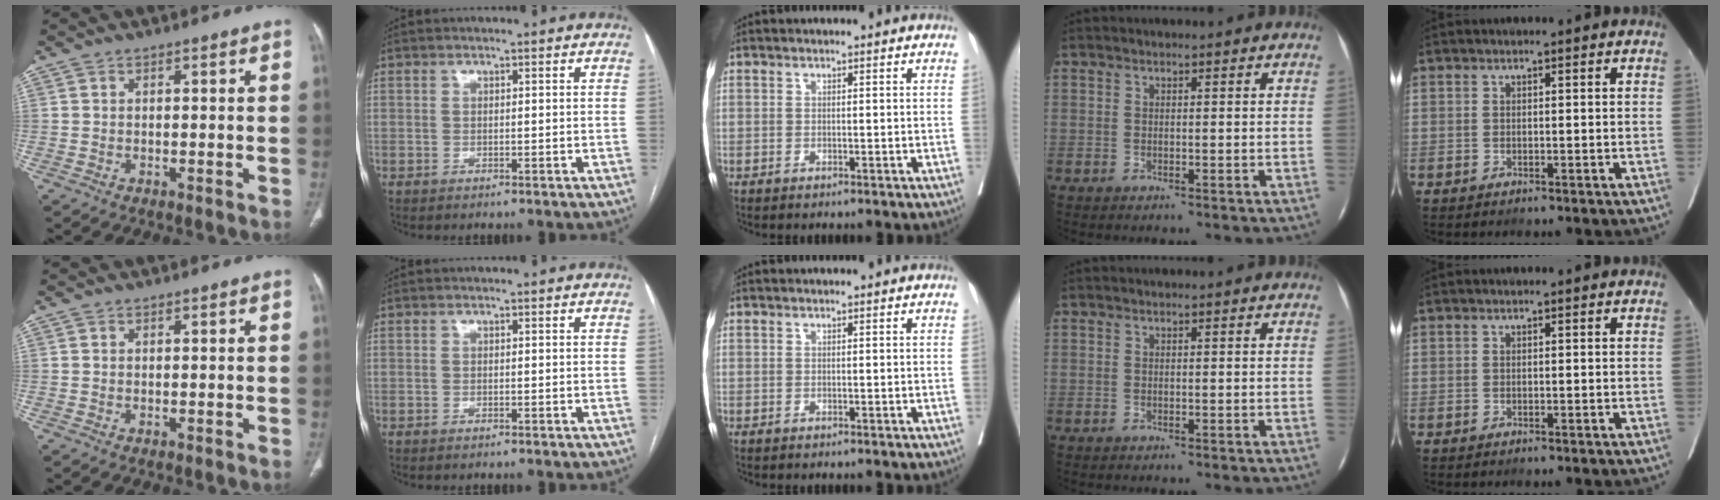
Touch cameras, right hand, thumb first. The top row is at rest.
{}